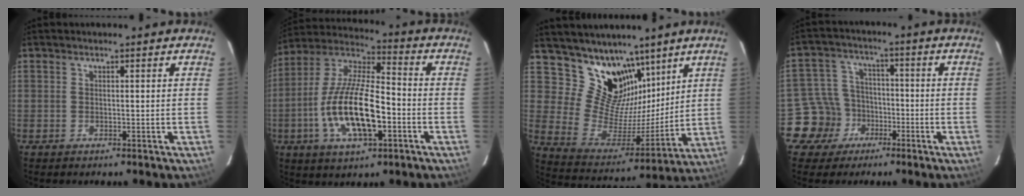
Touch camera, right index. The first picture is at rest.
{"total": 17.3, "force": [-5.1, 6.0, 15.4], "torque": [-0.311, -0.005, -0.095]}
{"total": 15.8, "force": [11.0, 9.4, 6.3], "torque": [-0.127, -0.007, 0.210]}
{"total": 8.9, "force": [-4.3, 7.7, 0.5], "torque": [-0.037, 0.029, -0.067]}